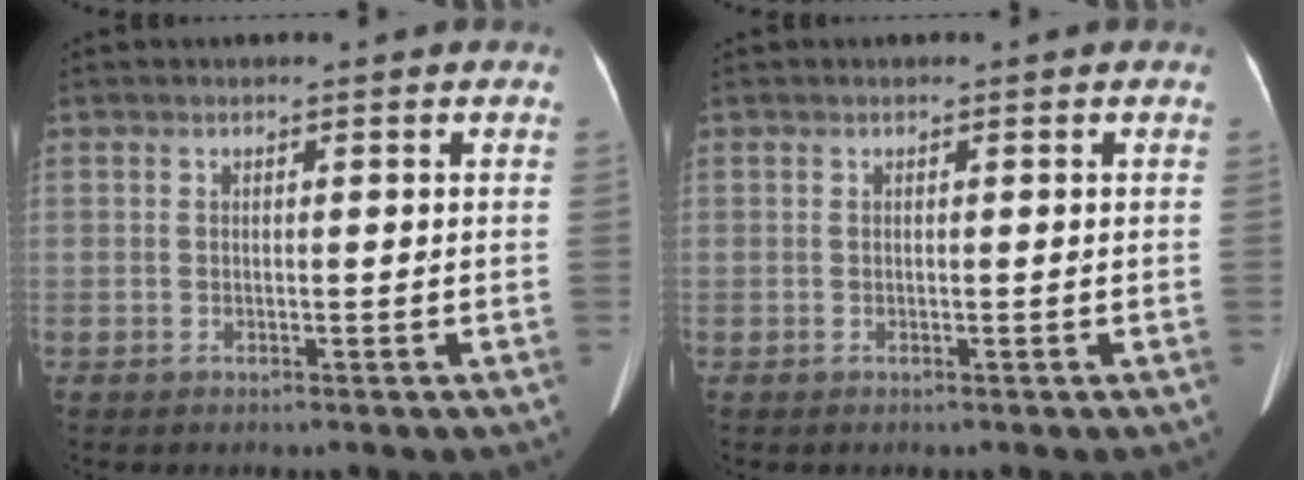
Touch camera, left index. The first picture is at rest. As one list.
[{"total": 0.0}]